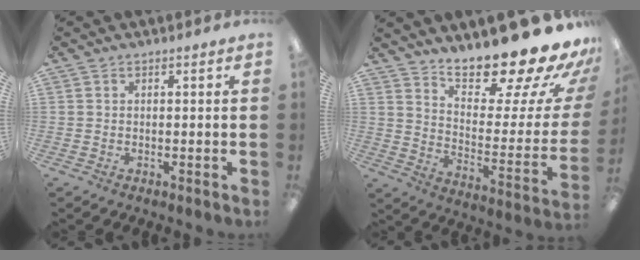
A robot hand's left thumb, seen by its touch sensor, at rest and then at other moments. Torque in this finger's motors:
{"motor_torque": [1.32, 1.31, 1.42, -1.35, 0.15]}